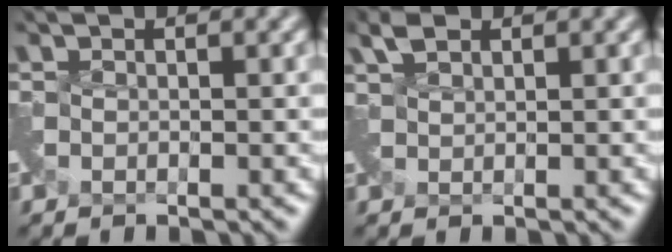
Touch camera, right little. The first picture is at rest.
{"total": 1.9, "force": [1.7, 0.5, 0.6], "torque": [-0.015, 0.012, 0.035]}